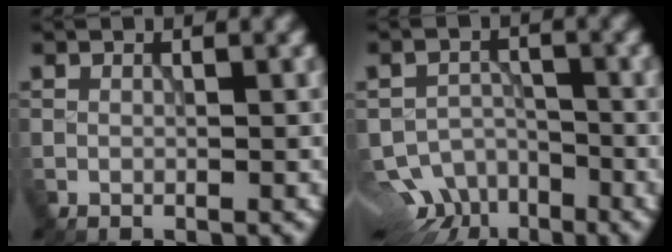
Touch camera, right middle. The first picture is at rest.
{"total": 9.5, "force": [-6.9, 5.4, 3.6], "torque": [-0.051, -0.012, -0.084]}